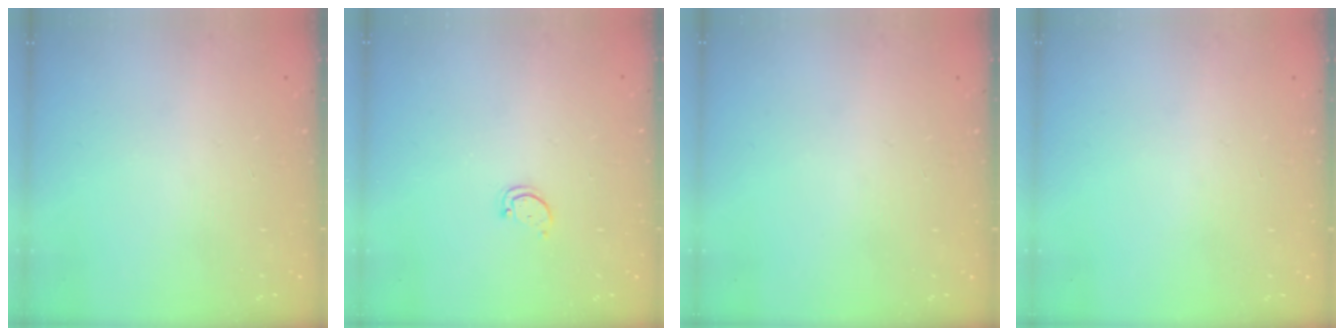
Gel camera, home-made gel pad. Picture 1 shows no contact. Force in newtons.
{"total": 2.6, "press": 2.5, "slide": 0.4}
{"total": 0.0}
{"total": 0.0}